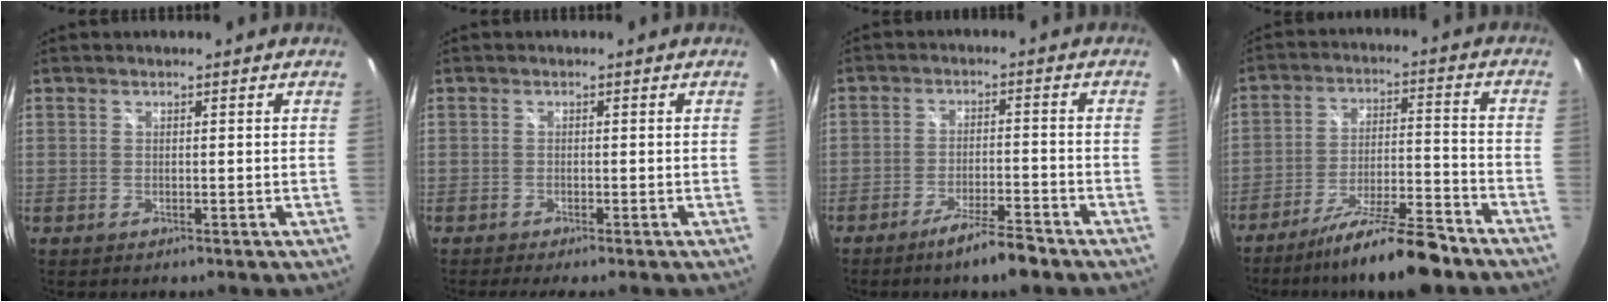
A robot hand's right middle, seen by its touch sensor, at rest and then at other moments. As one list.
[{"total": 2.5, "force": [-2.2, -0.1, 1.3], "torque": [-0.029, -0.017, -0.036]}, {"total": 6.6, "force": [-5.1, 0.6, 4.1], "torque": [-0.084, -0.003, -0.085]}, {"total": 14.1, "force": [-11.7, 1.5, 7.6], "torque": [-0.142, -0.008, -0.189]}]